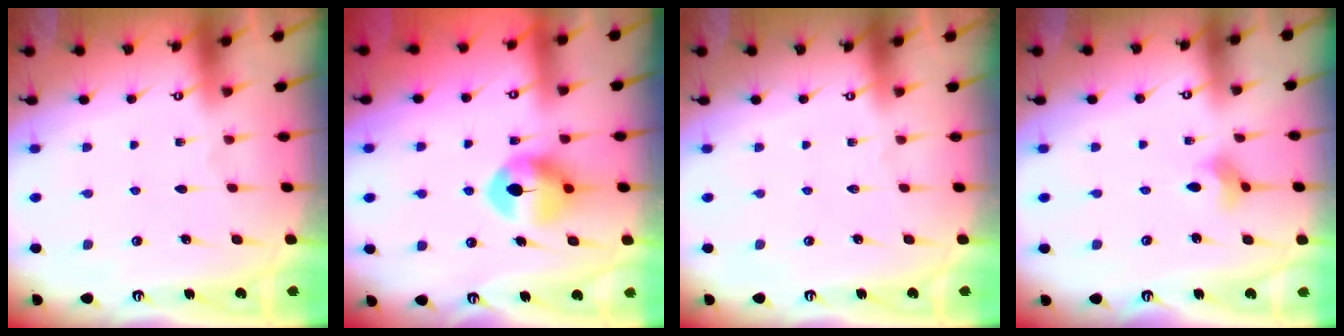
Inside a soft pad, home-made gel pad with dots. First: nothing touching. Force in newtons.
{"total": 9.9, "press": 9.9, "slide": 0.4}
{"total": 0.0}
{"total": 3.5, "press": 3.5, "slide": 0.5}